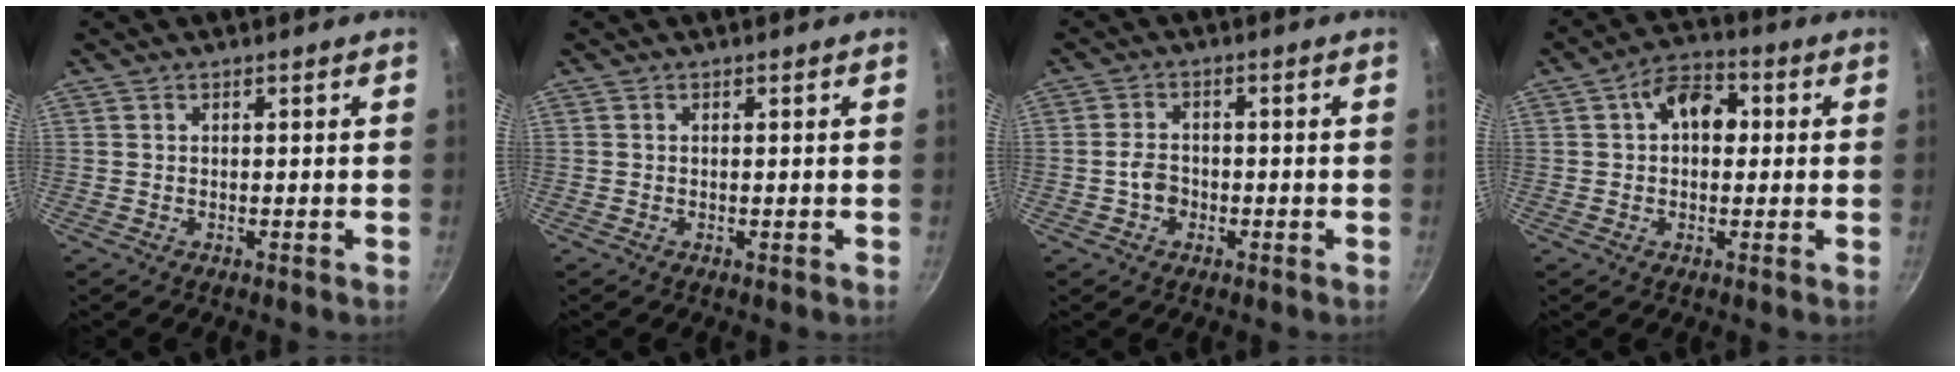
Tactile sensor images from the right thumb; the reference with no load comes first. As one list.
[{"total": 0.0}, {"total": 3.4, "force": [-1.1, 2.7, 1.8], "torque": [-0.024, 0.017, -0.022]}, {"total": 8.2, "force": [1.4, 5.6, 5.8], "torque": [-0.051, 0.017, 0.009]}]